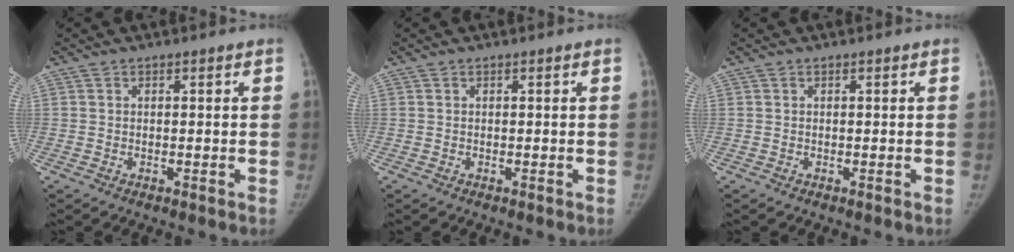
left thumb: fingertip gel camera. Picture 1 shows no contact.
{"total": 0.0}
{"total": 0.0}